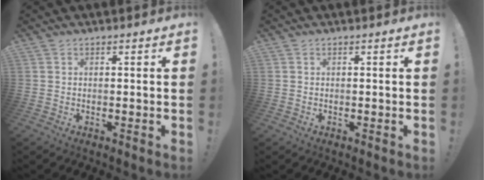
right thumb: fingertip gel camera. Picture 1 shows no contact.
{"total": 1.5, "force": [0.5, 1.4, 0.1], "torque": [0.013, -0.009, 0.007]}